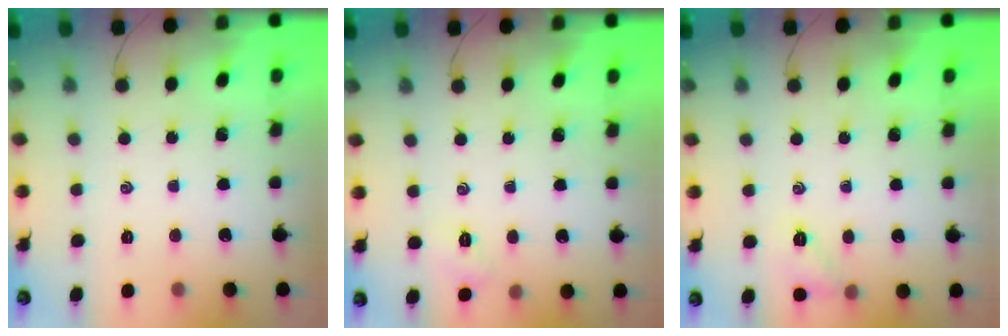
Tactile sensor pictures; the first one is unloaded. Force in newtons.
{"total": 2.5, "press": 2.4, "slide": 0.7}
{"total": 6.7, "press": 6.6, "slide": 1.4}